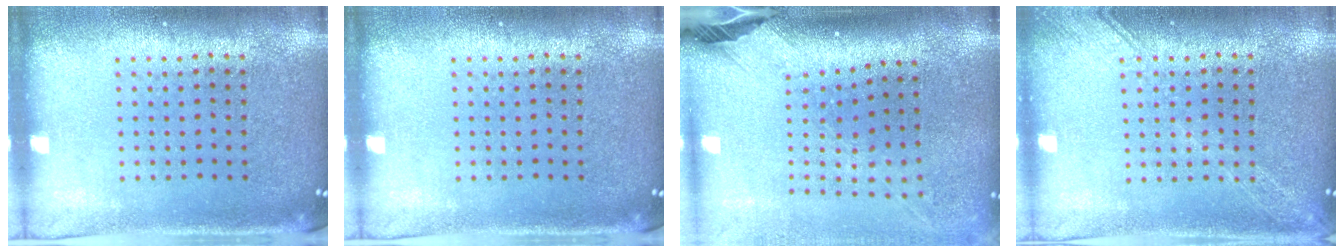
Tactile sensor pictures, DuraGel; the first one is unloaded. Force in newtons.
{"total": 0.0}
{"total": 2.5, "press": 1.8, "slide": 1.7}
{"total": 2.6, "press": 2.6, "slide": 0.3}